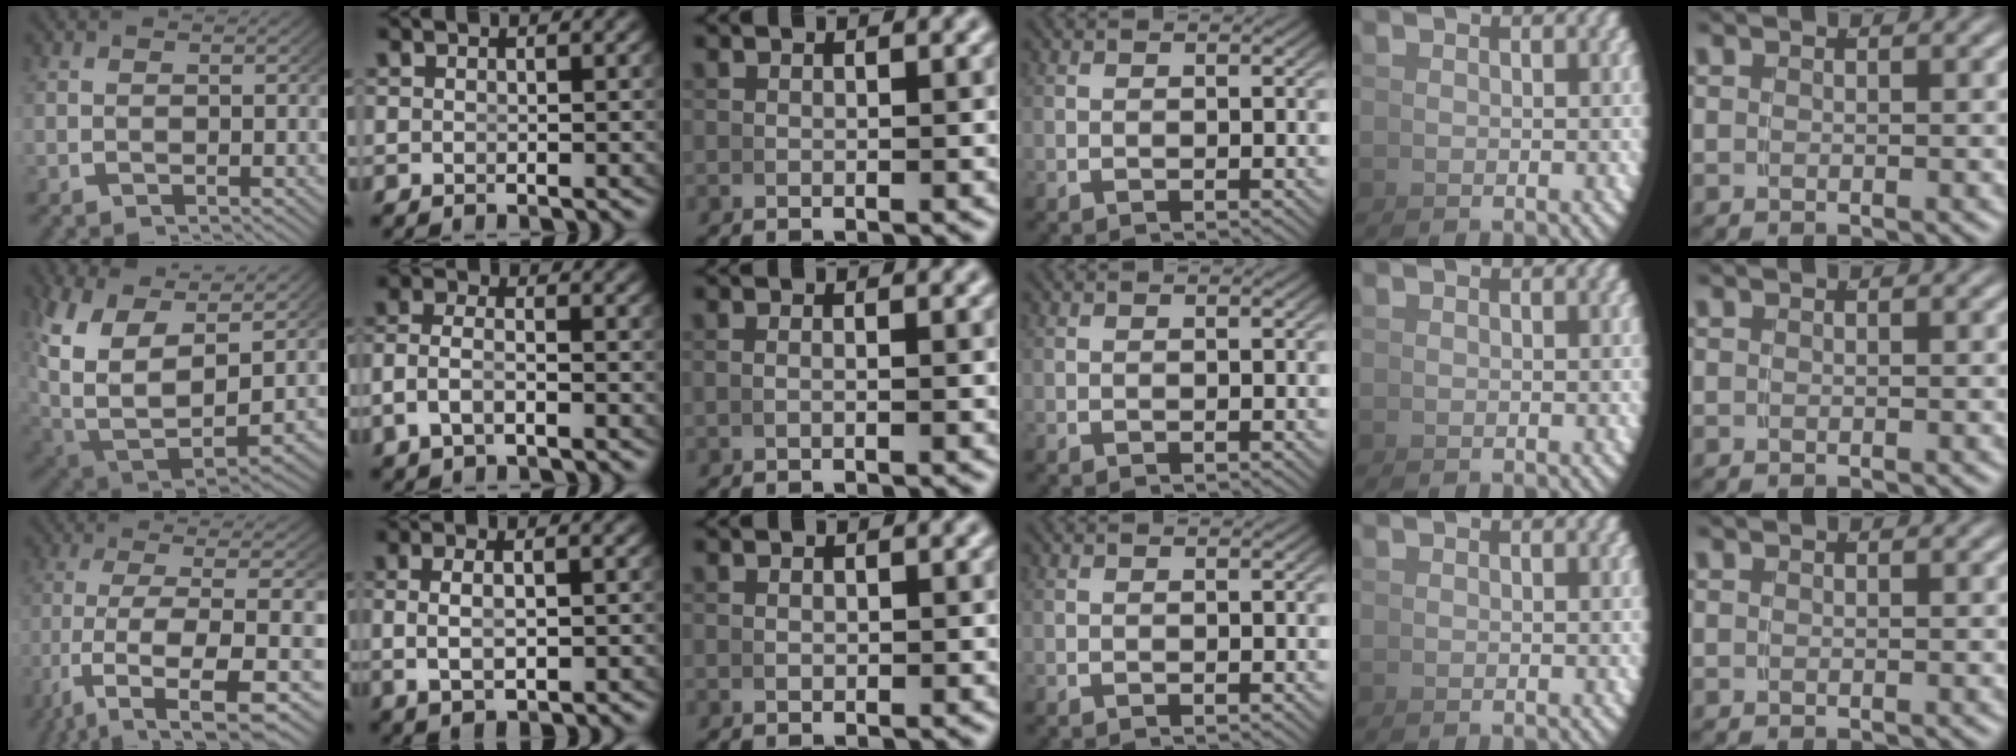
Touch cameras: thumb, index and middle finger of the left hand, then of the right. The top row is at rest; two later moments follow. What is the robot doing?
{"motion": "lift_and_place", "object": "hoodie"}